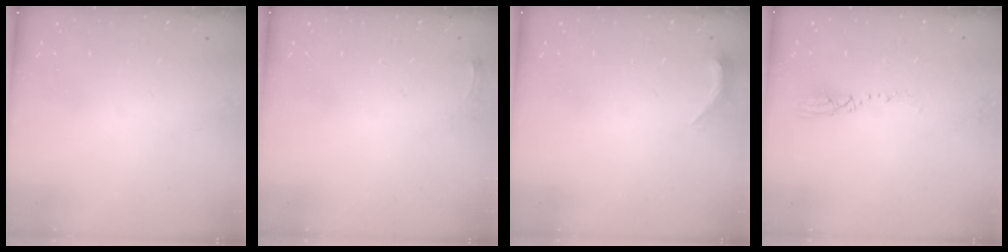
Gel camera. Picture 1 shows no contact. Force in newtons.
{"total": 2.8, "press": 2.8, "slide": 0.4}
{"total": 3.5, "press": 3.4, "slide": 0.7}
{"total": 3.3, "press": 3.1, "slide": 1.2}